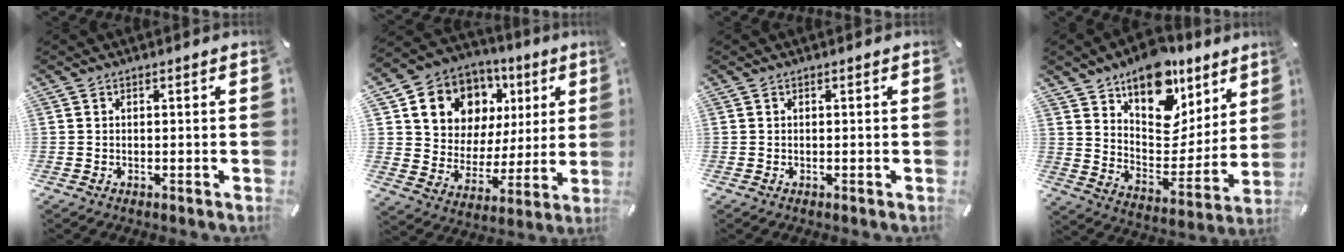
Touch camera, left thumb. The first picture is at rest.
{"total": 12.2, "force": [6.3, 10.0, 3.1], "torque": [-0.067, -0.049, 0.123]}
{"total": 0.0}
{"total": 16.2, "force": [12.5, 9.0, 5.3], "torque": [-0.069, -0.112, 0.221]}